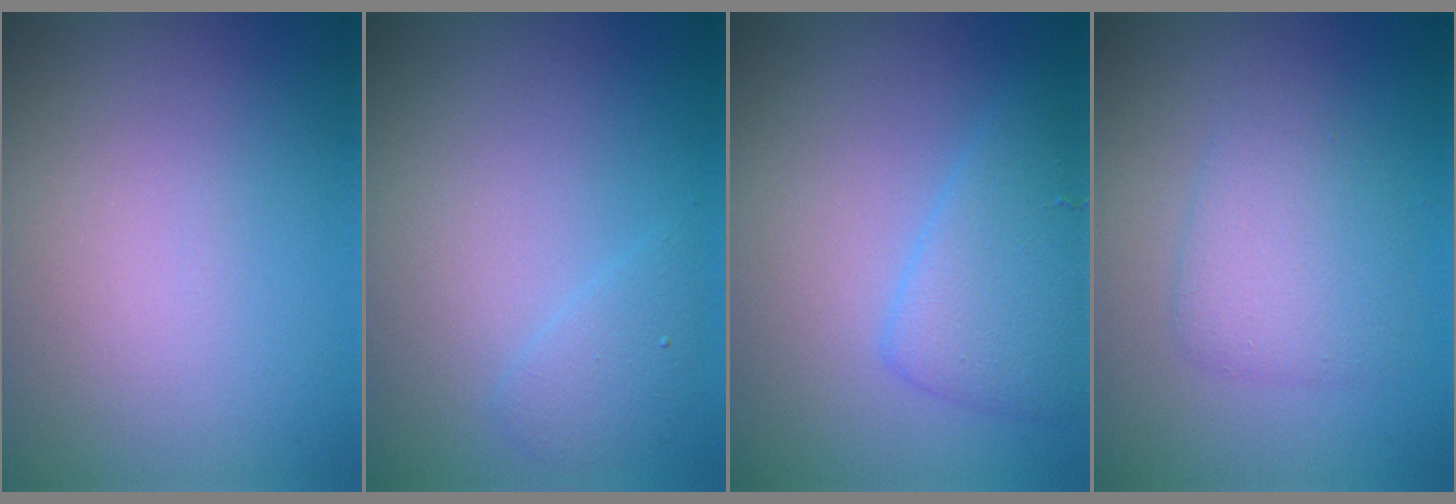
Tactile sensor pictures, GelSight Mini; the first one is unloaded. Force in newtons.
{"total": 1.5, "press": 1.5, "slide": 0.1}
{"total": 3.4, "press": 3.4, "slide": 0.0}
{"total": 3.1, "press": 3.1, "slide": 0.2}